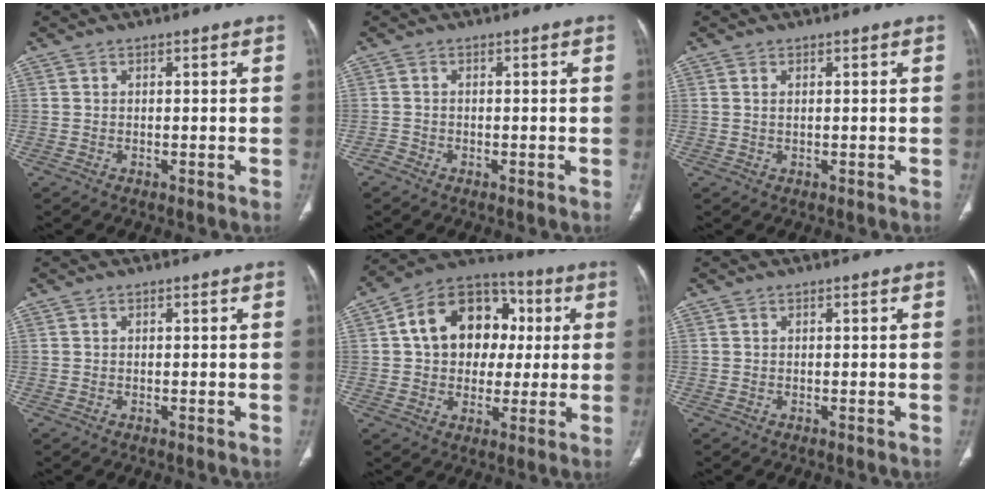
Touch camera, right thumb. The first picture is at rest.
{"total": 1.0, "force": [-0.8, 0.5, 0.0], "torque": [-0.003, 0.000, -0.022]}
{"total": 0.8, "force": [0.3, 0.4, 0.6], "torque": [-0.017, 0.003, 0.008]}
{"total": 0.0}
{"total": 17.4, "force": [2.8, 13.3, 10.9], "torque": [-0.132, 0.023, 0.038]}
{"total": 0.0}